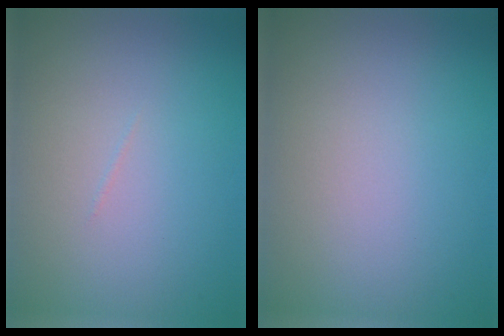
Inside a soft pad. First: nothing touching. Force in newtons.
{"total": 0.0}